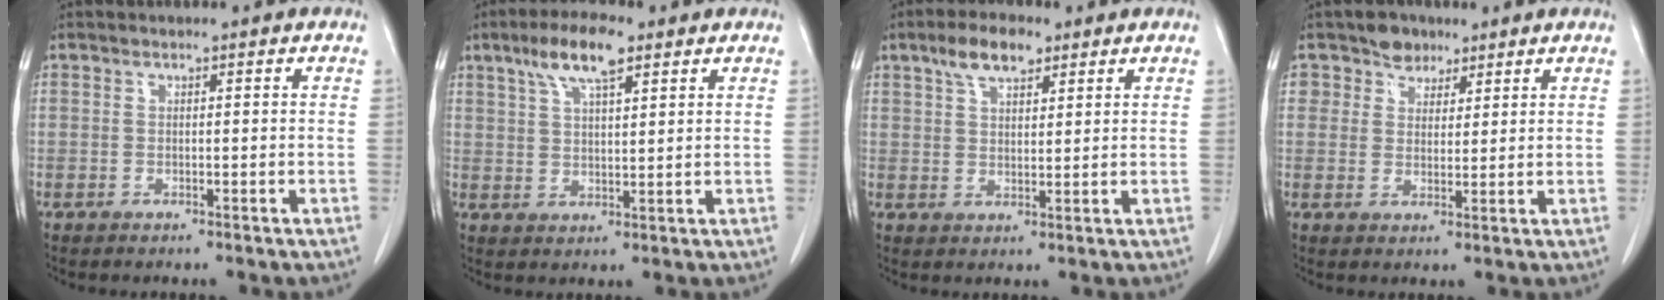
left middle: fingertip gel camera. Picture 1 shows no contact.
{"total": 7.6, "force": [4.6, 1.8, 5.8], "torque": [-0.116, 0.014, 0.083]}
{"total": 5.9, "force": [3.8, 2.3, 3.9], "torque": [-0.076, 0.014, 0.068]}
{"total": 4.0, "force": [2.7, 2.9, 0.4], "torque": [-0.003, 0.002, 0.043]}